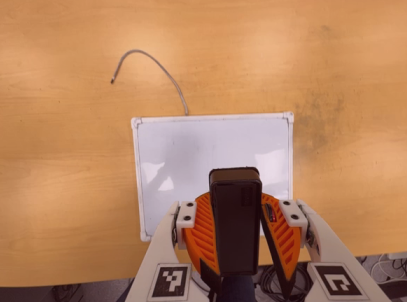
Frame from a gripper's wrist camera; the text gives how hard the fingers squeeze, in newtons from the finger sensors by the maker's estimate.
{"total": 7.9, "left": 8.6, "right": 7.3}